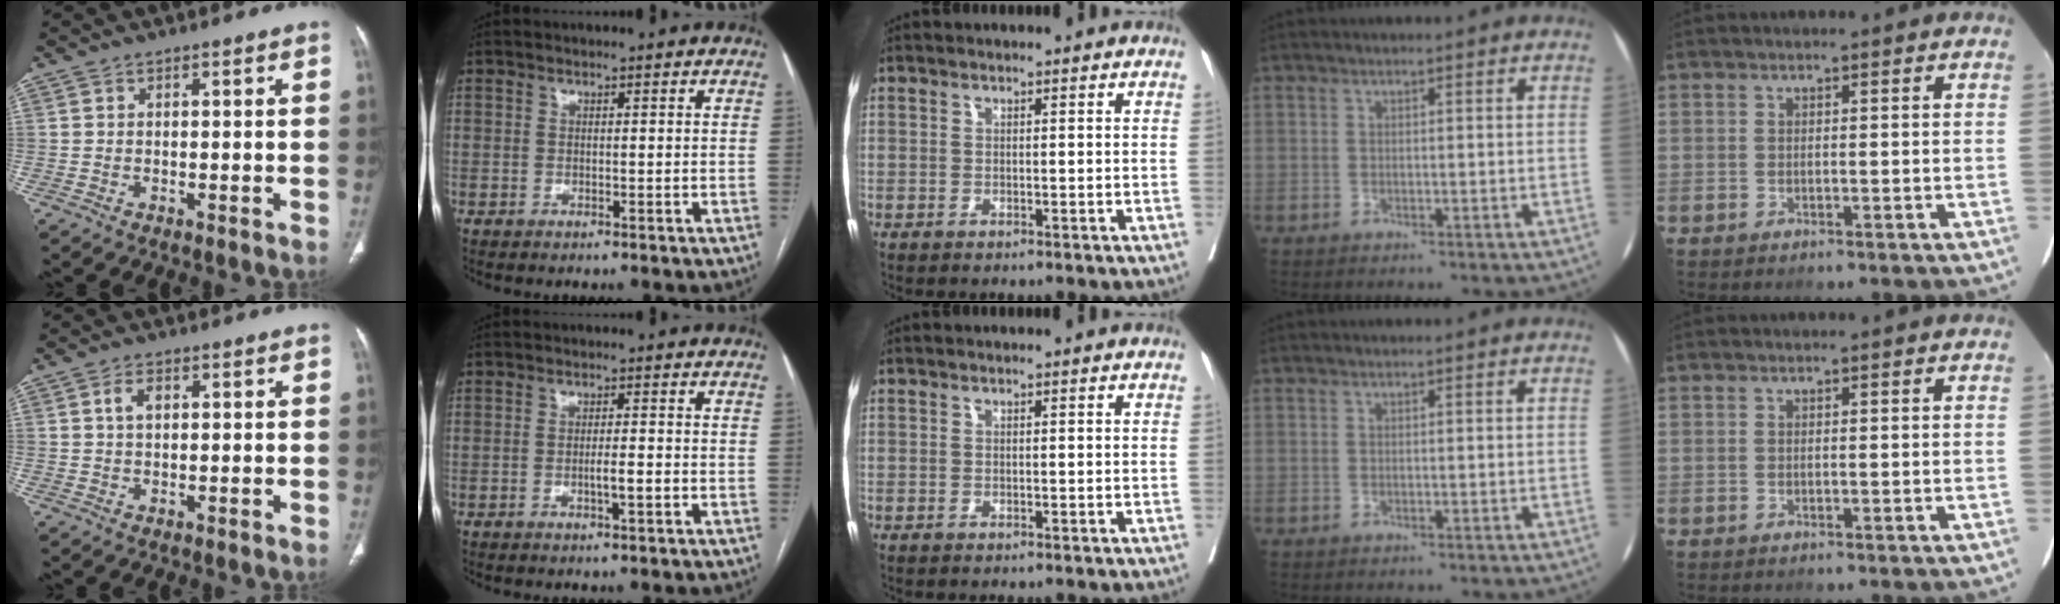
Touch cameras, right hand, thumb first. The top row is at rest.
{"thumb": {"total": 2.8, "force": [0.8, 1.7, 2.1], "torque": [-0.036, 0.007, 0.015]}, "index": {"total": 2.5, "force": [-0.8, 0.1, 2.3], "torque": [-0.038, -0.001, -0.013]}}